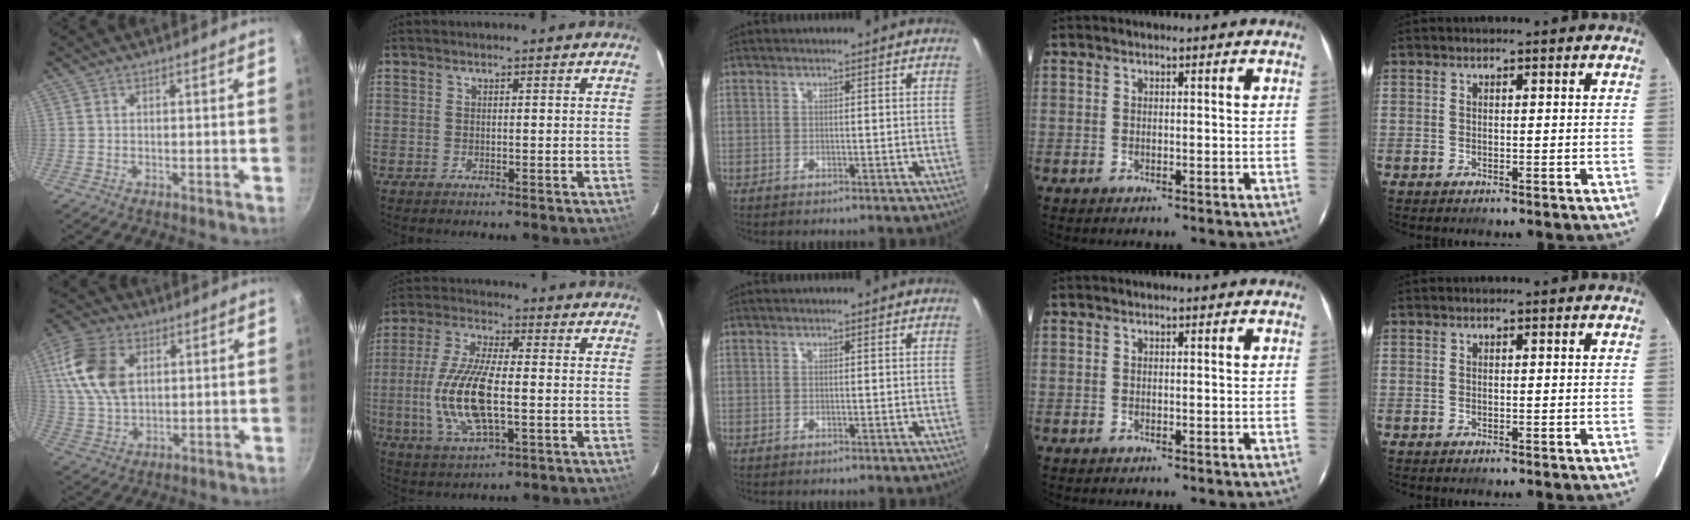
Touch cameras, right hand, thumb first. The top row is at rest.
{"thumb": {"total": 13.8, "force": [3.9, 8.8, 9.8], "torque": [-0.179, -0.003, 0.073]}, "index": {"total": 14.5, "force": [-2.2, 4.9, 13.4], "torque": [-0.282, -0.005, -0.041]}}